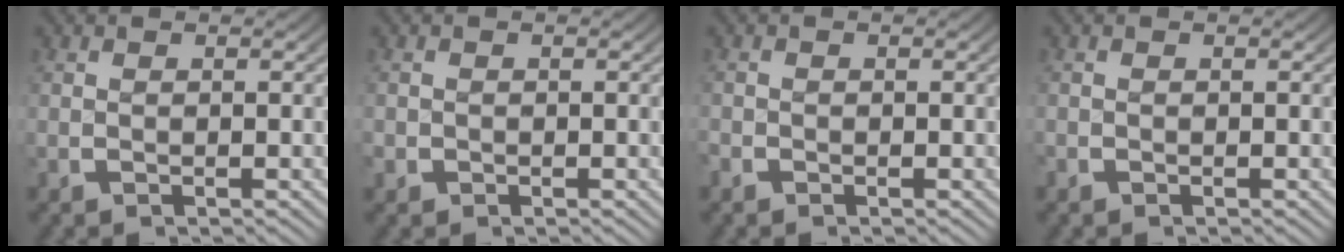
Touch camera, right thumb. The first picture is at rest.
{"total": 1.0, "force": [-0.4, 0.8, -0.3], "torque": [0.000, -0.011, -0.005]}
{"total": 0.9, "force": [-0.7, 0.5, -0.3], "torque": [0.000, -0.008, -0.015]}
{"total": 0.6, "force": [-0.4, 0.2, -0.4], "torque": [0.006, -0.007, -0.007]}